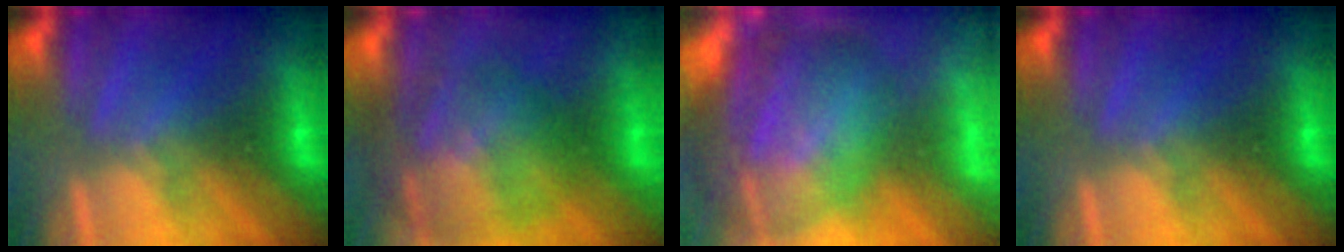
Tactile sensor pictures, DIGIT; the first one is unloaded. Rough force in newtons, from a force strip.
{"total": 11.3}
{"total": 7.6}
{"total": 0.0}